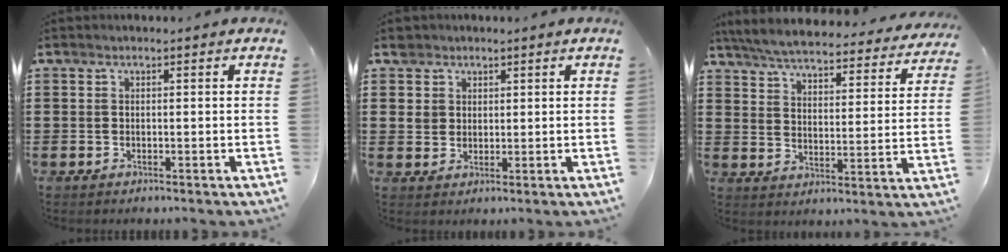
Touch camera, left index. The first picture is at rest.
{"total": 3.6, "force": [2.1, 3.0, 0.2], "torque": [-0.011, 0.009, 0.037]}
{"total": 5.4, "force": [5.2, 0.0, 1.3], "torque": [-0.053, -0.037, 0.086]}